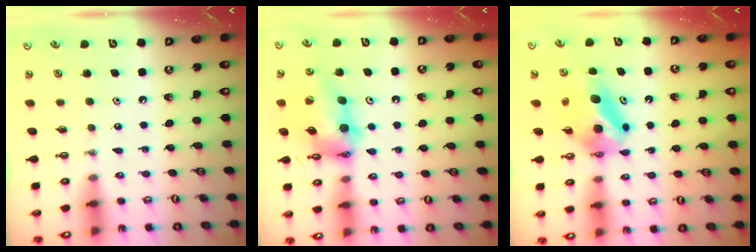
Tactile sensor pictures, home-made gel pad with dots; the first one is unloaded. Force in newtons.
{"total": 14.1, "press": 14.0, "slide": 1.2}
{"total": 8.1, "press": 6.0, "slide": 5.4}